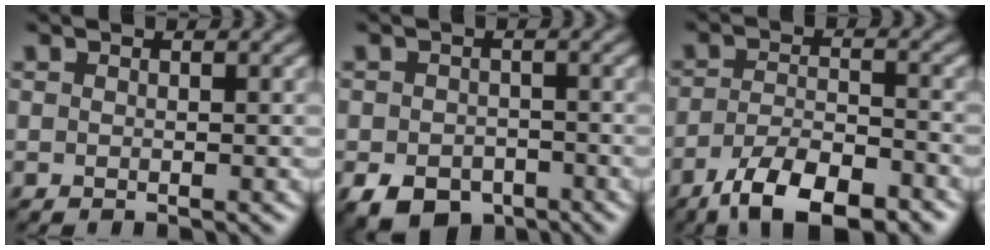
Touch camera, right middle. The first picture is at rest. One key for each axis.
{"total": 4.4, "fx": -2.6, "fy": 3.0, "fz": 1.9, "tx": -0.037, "ty": -0.011, "tz": -0.045}
{"total": 7.7, "fx": -5.6, "fy": 2.7, "fz": 4.7, "tx": -0.081, "ty": -0.005, "tz": -0.097}